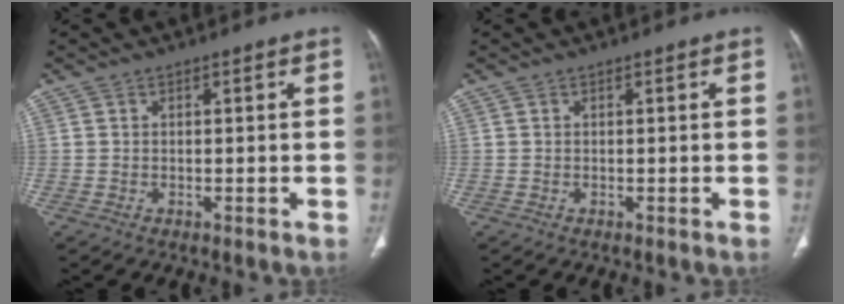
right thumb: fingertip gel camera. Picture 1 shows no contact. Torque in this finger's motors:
{"motor_torque": [0.17, 0.18, 0.44, 0.16, 0.02]}